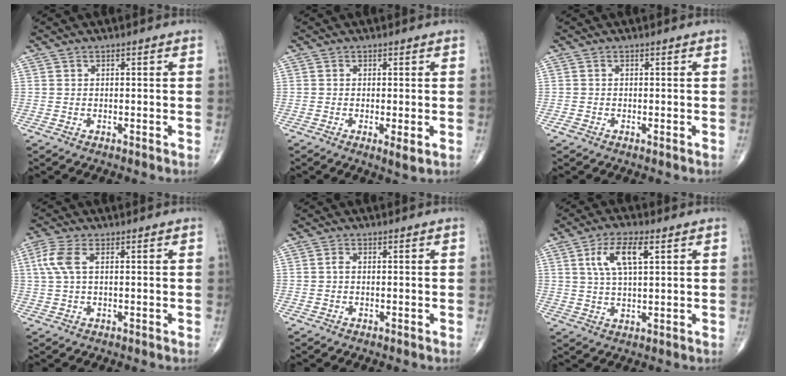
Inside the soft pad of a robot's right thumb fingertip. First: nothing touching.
{"total": 2.4, "force": [-0.5, 0.4, 2.3], "torque": [-0.043, -0.010, -0.010]}
{"total": 0.7, "force": [-0.4, 0.3, 0.5], "torque": [-0.010, -0.001, -0.007]}
{"total": 5.1, "force": [1.3, 2.2, 4.4], "torque": [-0.125, 0.017, 0.026]}
{"total": 0.7, "force": [-0.1, 0.4, 0.6], "torque": [-0.012, 0.000, -0.005]}
{"total": 8.1, "force": [3.0, 3.0, 6.9], "torque": [-0.134, -0.001, 0.058]}